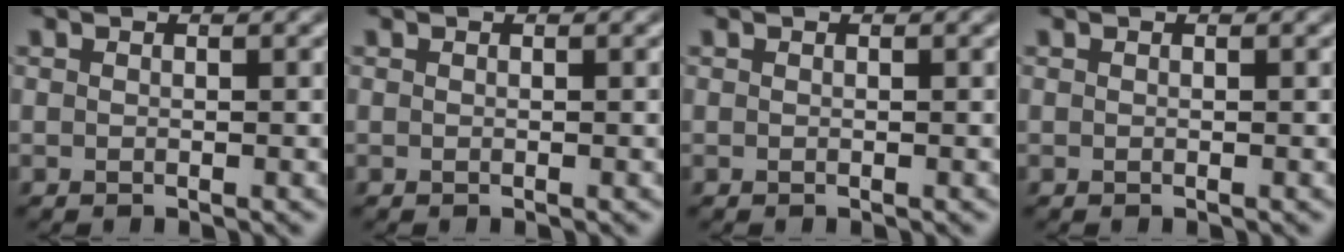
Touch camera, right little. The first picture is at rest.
{"total": 0.0}
{"total": 0.0}
{"total": 0.0}